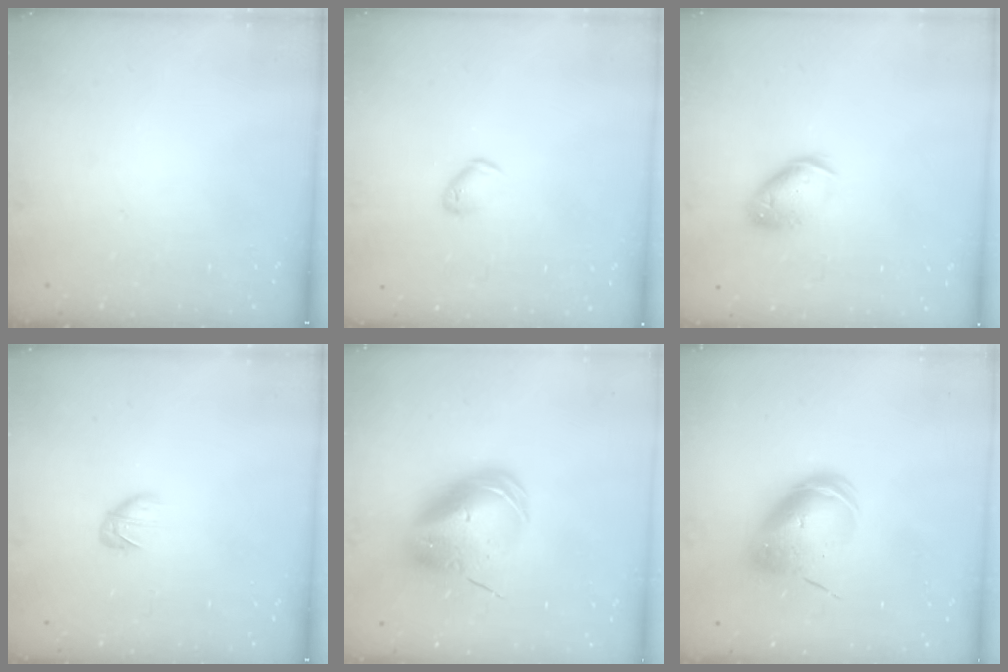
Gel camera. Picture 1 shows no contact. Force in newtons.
{"total": 4.9, "press": 4.8, "slide": 0.9}
{"total": 11.2, "press": 11.1, "slide": 1.6}
{"total": 3.2, "press": 3.0, "slide": 0.9}
{"total": 13.3, "press": 13.1, "slide": 2.6}
{"total": 10.5, "press": 10.3, "slide": 2.1}